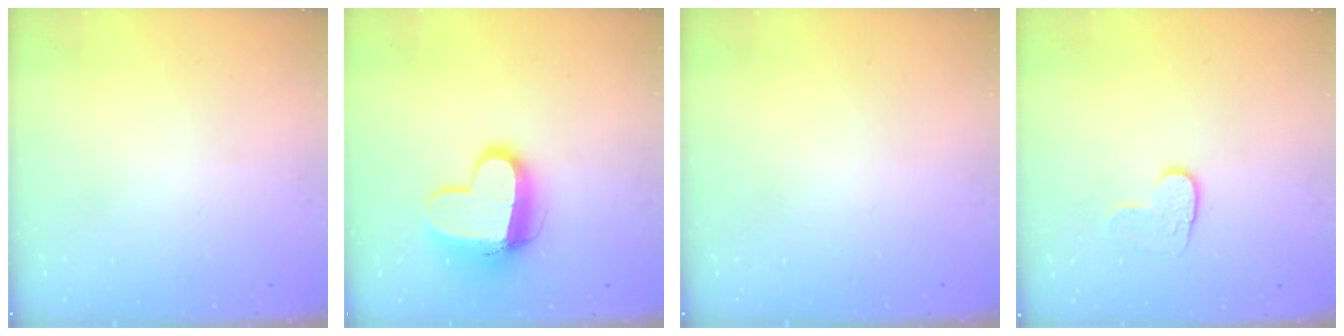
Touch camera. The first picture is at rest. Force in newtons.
{"total": 12.9, "press": 12.8, "slide": 1.4}
{"total": 0.0}
{"total": 4.9, "press": 4.8, "slide": 0.5}